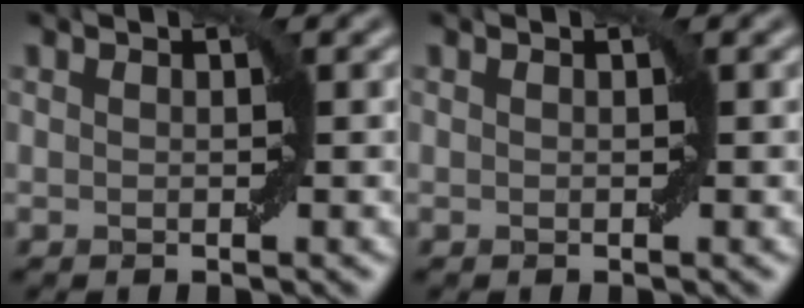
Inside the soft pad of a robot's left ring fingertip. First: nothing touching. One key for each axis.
{"total": 0.0}